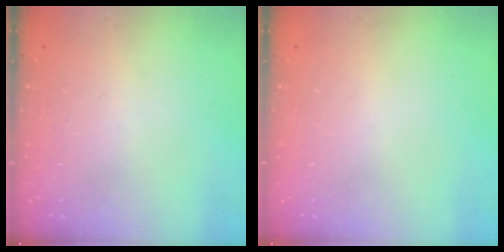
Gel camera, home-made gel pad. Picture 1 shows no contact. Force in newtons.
{"total": 0.0}